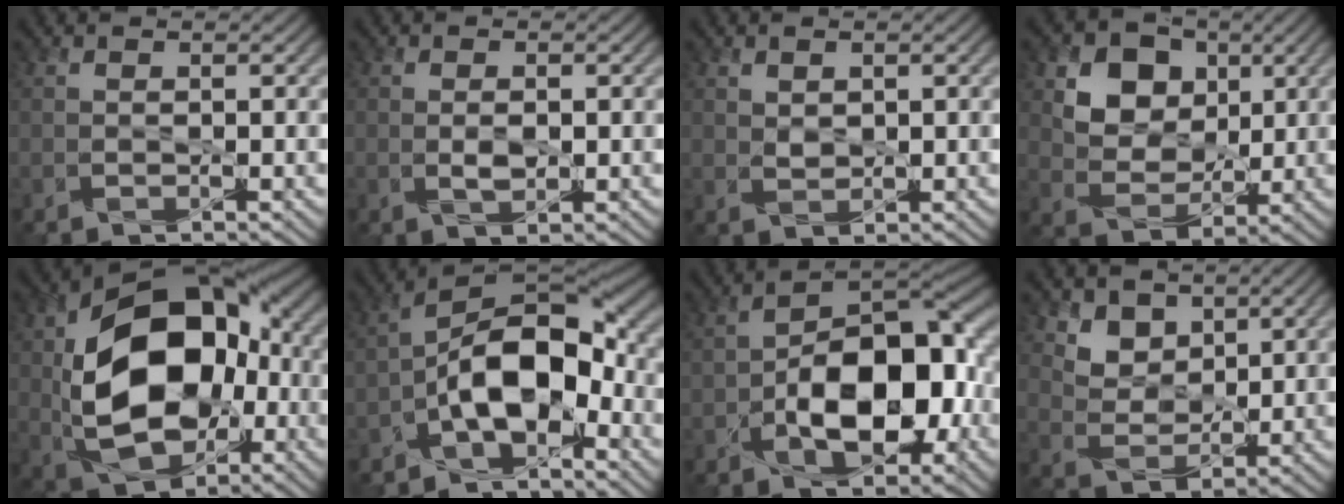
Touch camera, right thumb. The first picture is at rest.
{"total": 1.9, "force": [-0.1, 0.8, 1.7], "torque": [-0.038, -0.001, 0.000]}
{"total": 1.5, "force": [1.0, 0.8, 0.8], "torque": [-0.029, 0.001, 0.015]}
{"total": 9.1, "force": [3.2, 6.8, 5.0], "torque": [-0.103, 0.002, 0.056]}
{"total": 16.5, "force": [-0.2, 10.8, 12.6], "torque": [-0.215, -0.011, 0.008]}
{"total": 11.2, "force": [-3.7, 5.5, 9.0], "torque": [-0.145, 0.013, -0.076]}
{"total": 12.6, "force": [-3.2, 6.4, 10.3], "torque": [-0.147, -0.004, -0.055]}
{"total": 5.4, "force": [3.4, 3.6, 2.3], "torque": [-0.065, -0.028, 0.070]}